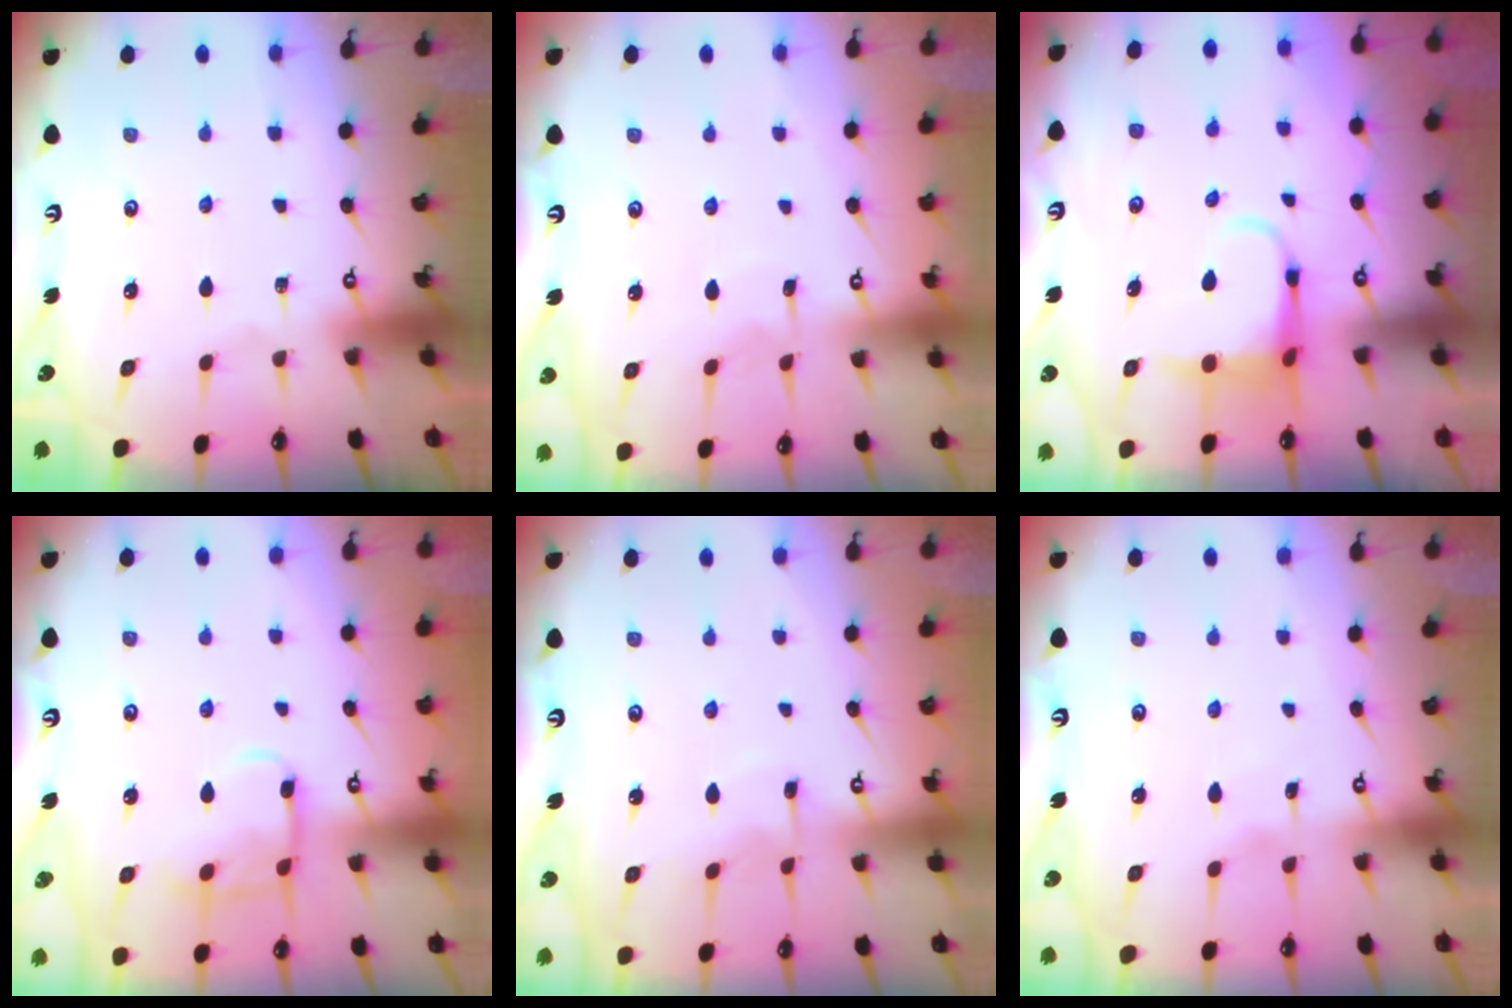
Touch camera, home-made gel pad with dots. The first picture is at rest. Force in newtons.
{"total": 4.7, "press": 4.7, "slide": 0.4}
{"total": 6.1, "press": 6.0, "slide": 1.2}
{"total": 10.7, "press": 10.6, "slide": 1.2}
{"total": 3.4, "press": 3.4, "slide": 0.3}
{"total": 2.1, "press": 2.1, "slide": 0.4}